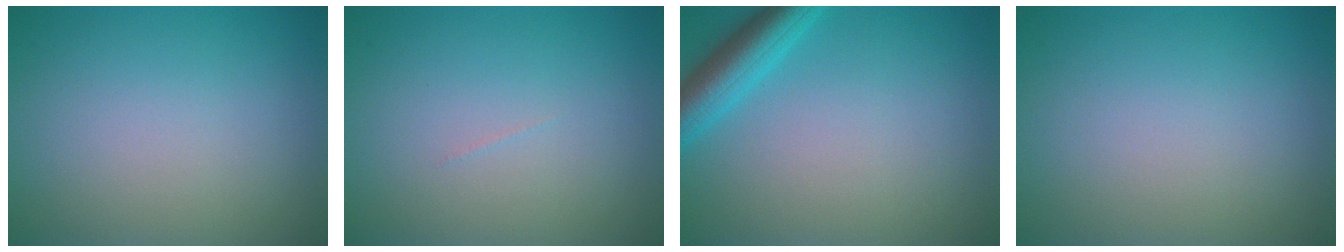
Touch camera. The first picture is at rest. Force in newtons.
{"total": 0.0}
{"total": 4.2, "press": 4.2, "slide": 0.3}
{"total": 0.0}